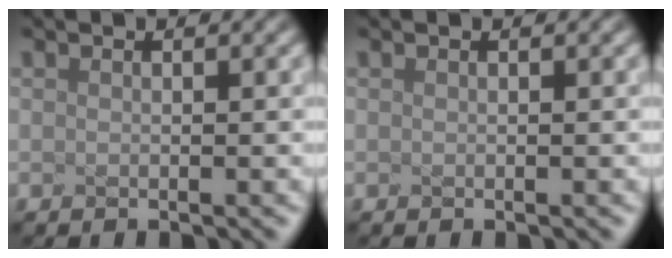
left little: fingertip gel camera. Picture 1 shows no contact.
{"total": 0.0}